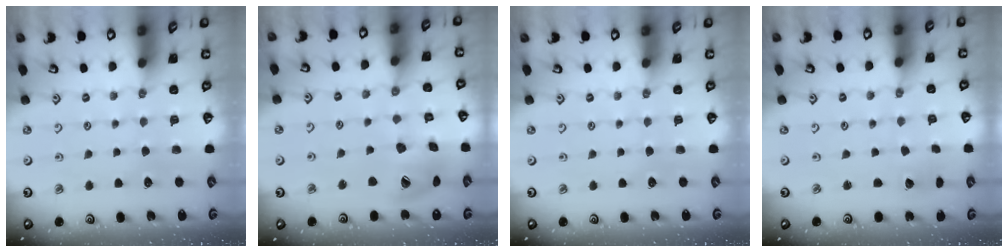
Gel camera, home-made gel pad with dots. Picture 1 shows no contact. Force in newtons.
{"total": 15.5, "press": 15.3, "slide": 2.2}
{"total": 0.0}
{"total": 2.6, "press": 2.6, "slide": 0.2}